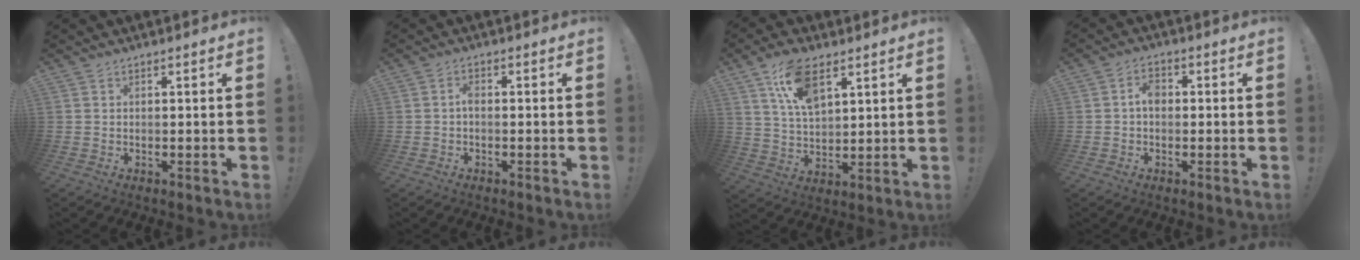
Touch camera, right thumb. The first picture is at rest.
{"total": 1.8, "force": [-0.6, 0.8, 1.5], "torque": [-0.027, 0.005, -0.013]}
{"total": 12.0, "force": [6.6, 5.9, 8.1], "torque": [-0.148, -0.013, 0.124]}
{"total": 4.1, "force": [-0.2, 2.7, 3.1], "torque": [-0.047, 0.009, -0.006]}